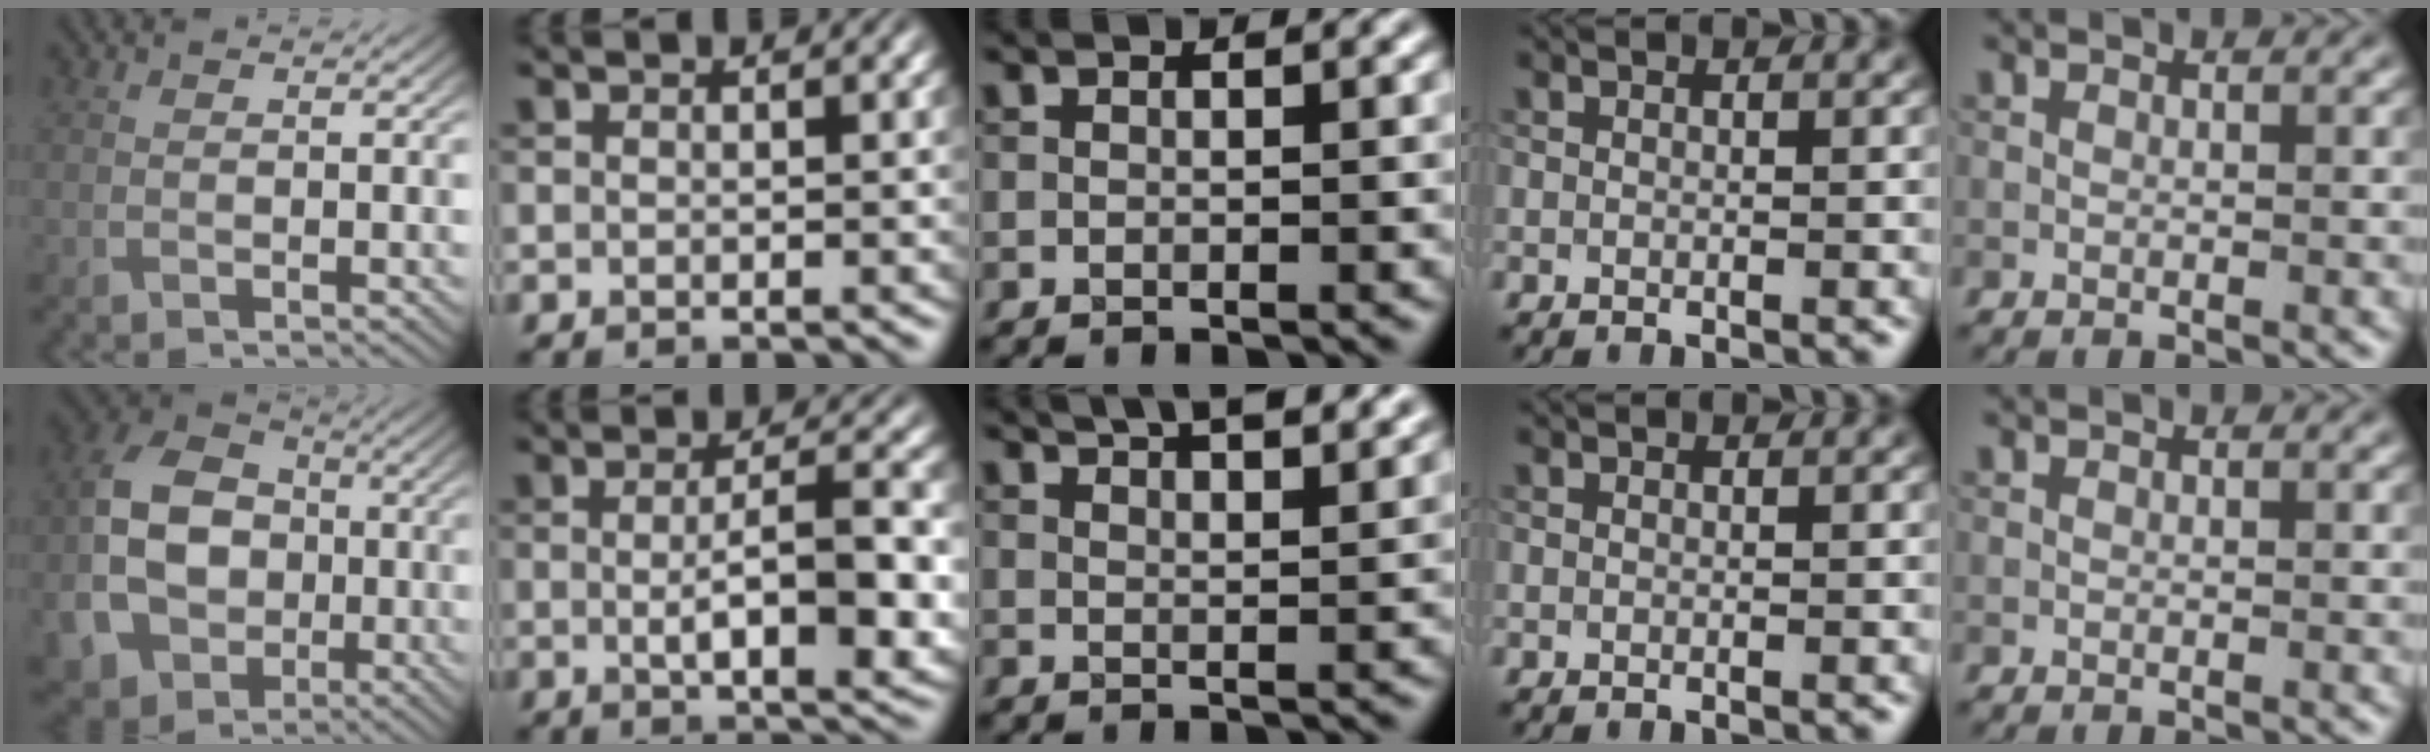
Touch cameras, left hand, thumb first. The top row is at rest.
{"thumb": {"total": 13.5, "force": [-2.7, 10.7, 7.9], "torque": [-0.208, -0.028, -0.050]}, "index": {"total": 7.3, "force": [-0.5, 2.0, 7.0], "torque": [-0.108, -0.009, -0.003]}, "middle": {"total": 7.0, "force": [5.2, 2.2, 4.0], "torque": [-0.026, 0.031, 0.042]}}